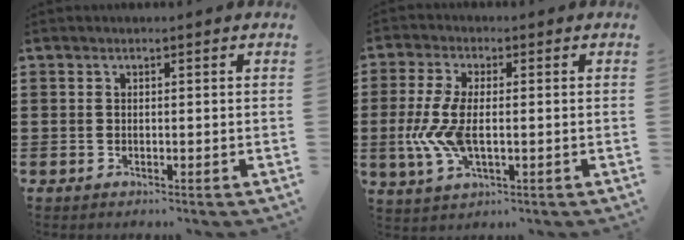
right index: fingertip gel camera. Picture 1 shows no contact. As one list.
[{"total": 8.0, "force": [-1.0, 3.4, 7.2], "torque": [-0.175, -0.011, -0.025]}]